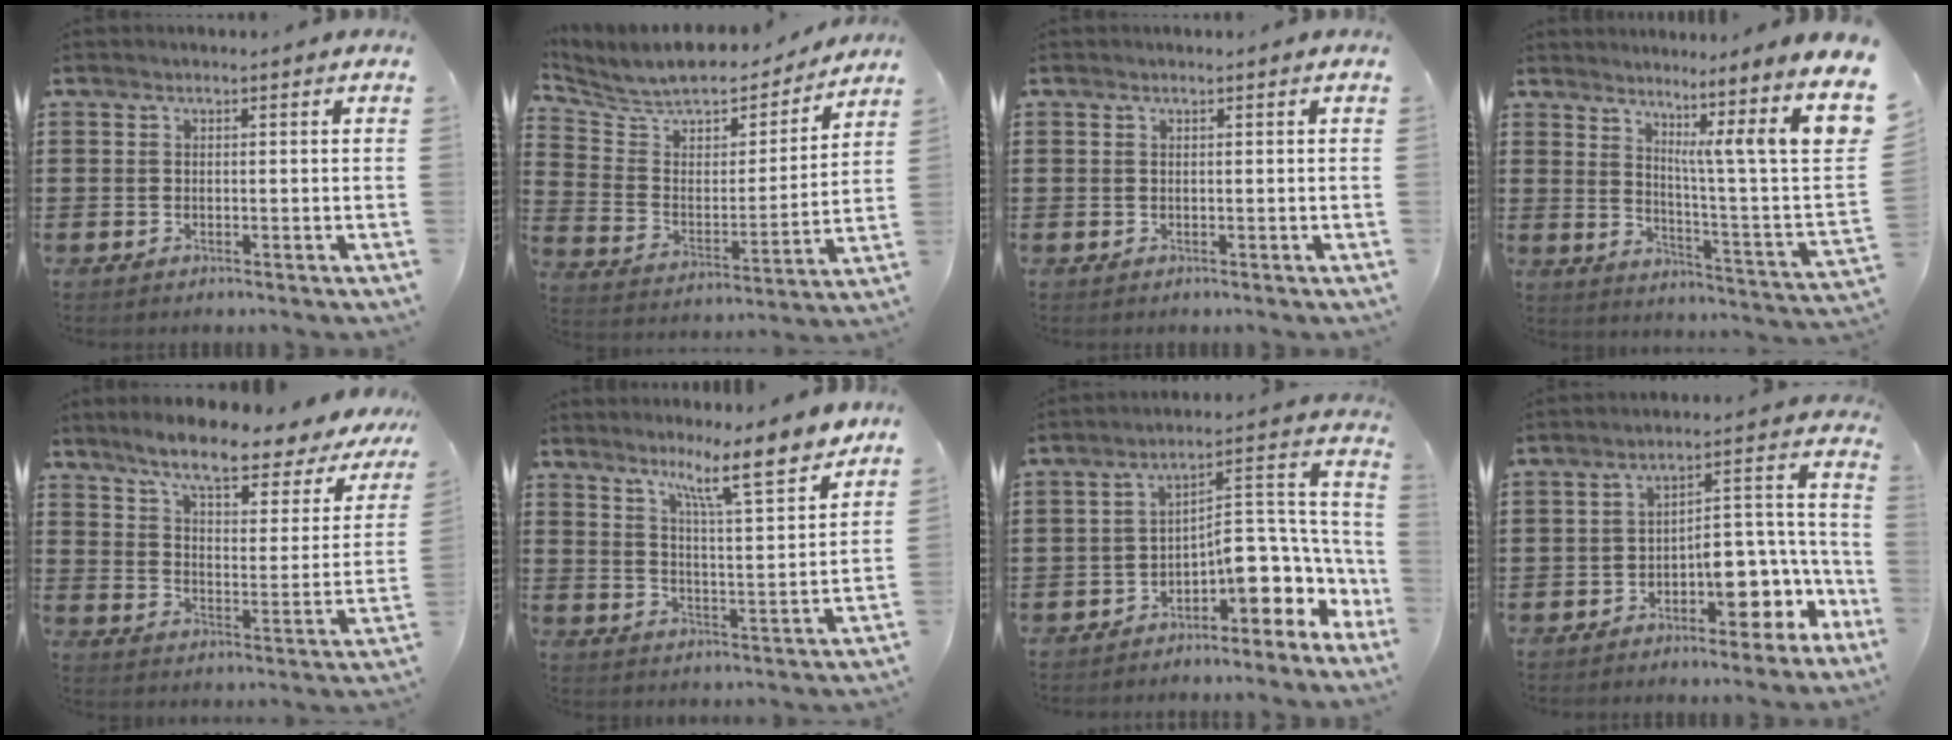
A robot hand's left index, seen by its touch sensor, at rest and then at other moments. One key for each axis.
{"total": 8.0, "fx": 7.4, "fy": 2.5, "fz": 1.7, "tx": -0.071, "ty": -0.054, "tz": 0.125}
{"total": 0.0}
{"total": 9.4, "fx": 4.6, "fy": -0.6, "fz": 8.1, "tx": -0.144, "ty": -0.052, "tz": 0.058}
{"total": 8.6, "fx": 6.6, "fy": 0.9, "fz": 5.4, "tx": -0.113, "ty": -0.040, "tz": 0.102}
{"total": 9.2, "fx": 7.4, "fy": -0.1, "fz": 5.5, "tx": -0.100, "ty": -0.051, "tz": 0.113}
{"total": 6.1, "fx": -1.8, "fy": 2.6, "fz": 5.3, "tx": -0.078, "ty": -0.038, "tz": -0.044}
{"total": 7.0, "fx": -4.1, "fy": 3.2, "fz": 4.7, "tx": -0.064, "ty": -0.012, "tz": -0.080}